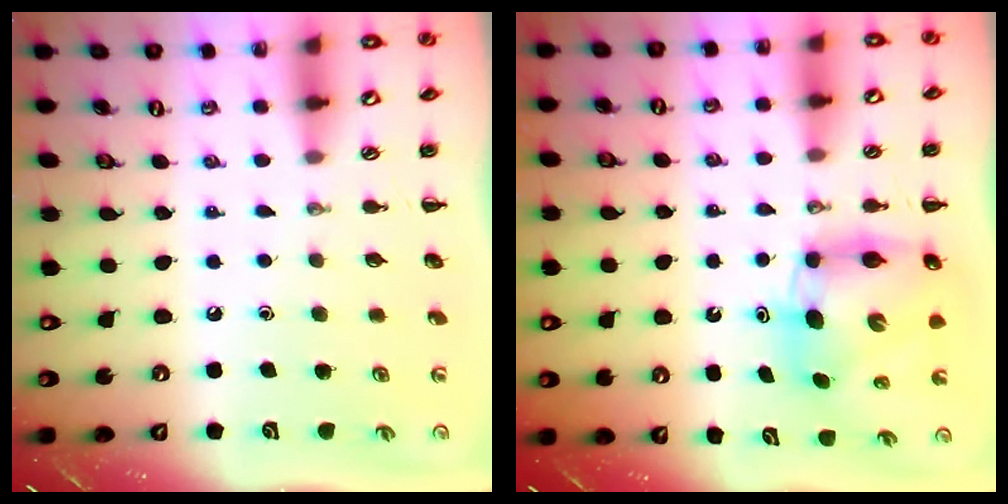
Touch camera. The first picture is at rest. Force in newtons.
{"total": 7.7, "press": 7.3, "slide": 2.3}